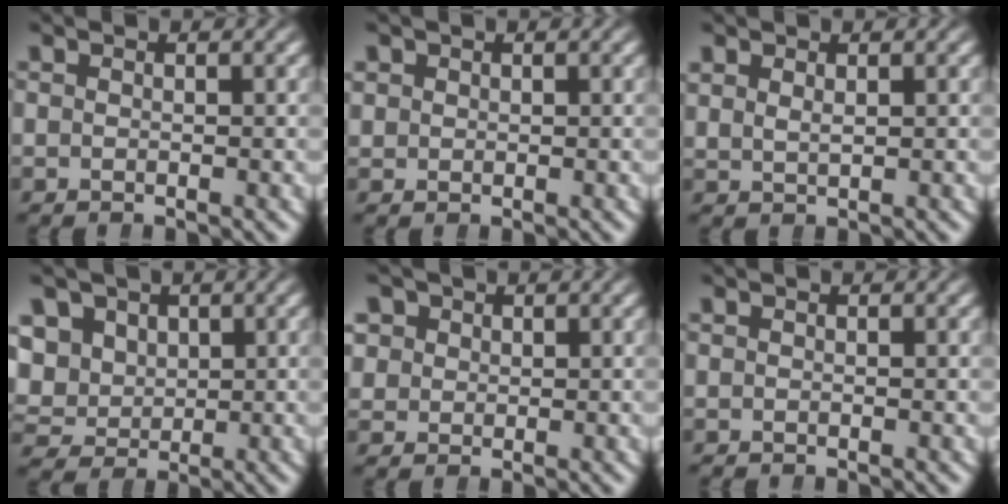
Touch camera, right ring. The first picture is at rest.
{"total": 1.2, "force": [0.8, 0.8, 0.3], "torque": [-0.009, -0.007, 0.024]}
{"total": 1.3, "force": [1.2, 0.1, 0.5], "torque": [-0.011, -0.004, 0.033]}
{"total": 8.4, "force": [1.0, 7.6, 3.5], "torque": [-0.094, -0.029, 0.024]}
{"total": 3.8, "force": [1.5, 3.3, 1.4], "torque": [-0.037, -0.007, 0.033]}
{"total": 0.0}